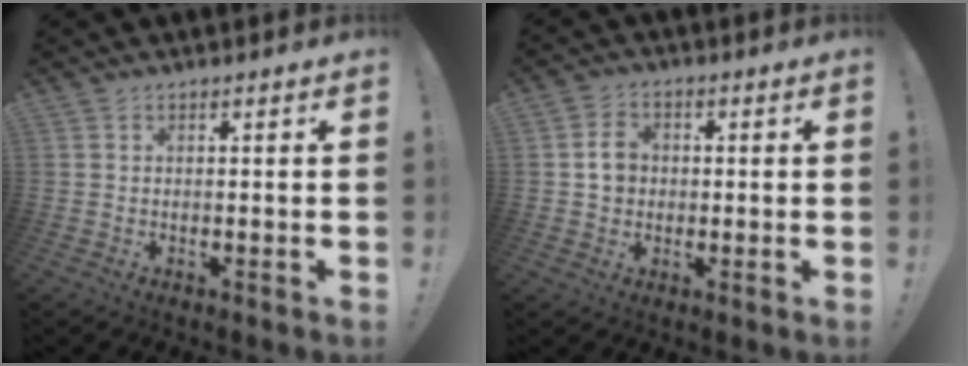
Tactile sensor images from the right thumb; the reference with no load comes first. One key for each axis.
{"total": 6.2, "fx": 0.4, "fy": 5.5, "fz": 3.0, "tx": -0.039, "ty": 0.011, "tz": 0.009}